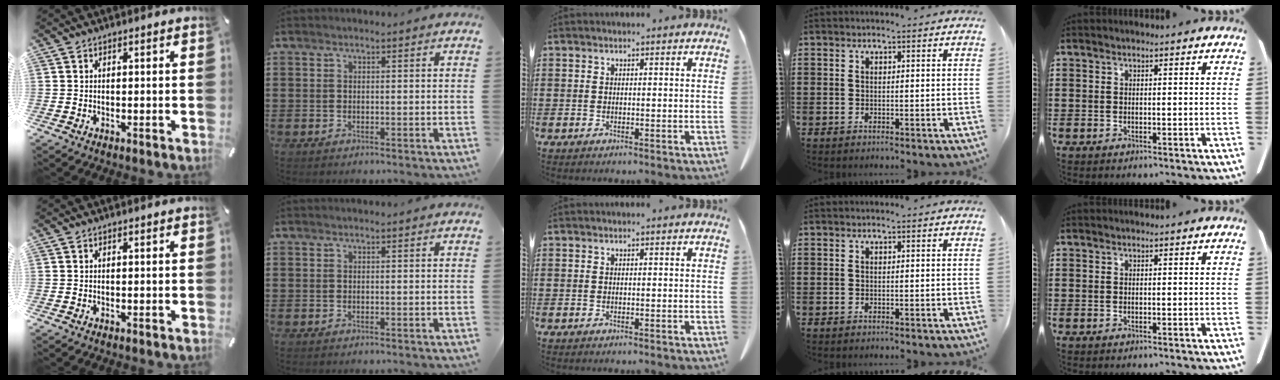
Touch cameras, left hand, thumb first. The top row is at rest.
{}